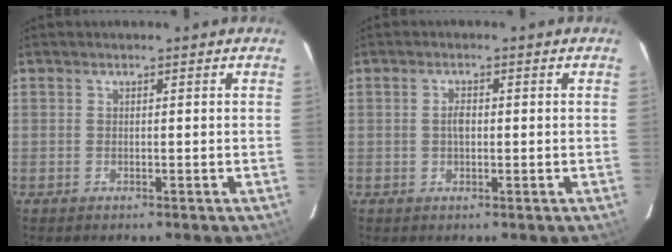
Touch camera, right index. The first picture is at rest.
{"total": 1.9, "force": [-0.1, 1.1, 1.5], "torque": [-0.028, 0.005, -0.002]}